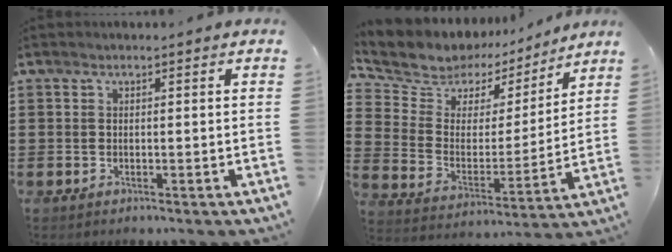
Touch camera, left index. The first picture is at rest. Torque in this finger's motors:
{"motor_torque": [0.12, -1.12, 0.50, 0.08]}